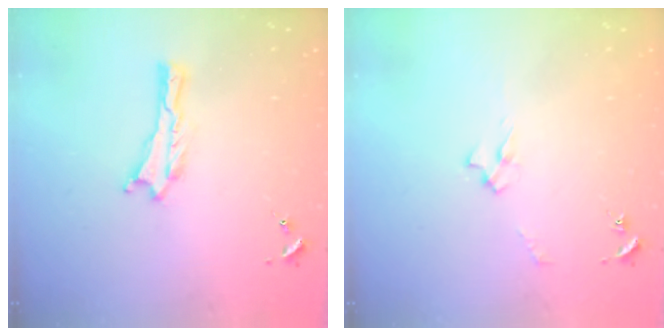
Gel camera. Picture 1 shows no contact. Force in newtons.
{"total": 2.4, "press": 2.4, "slide": 0.4}